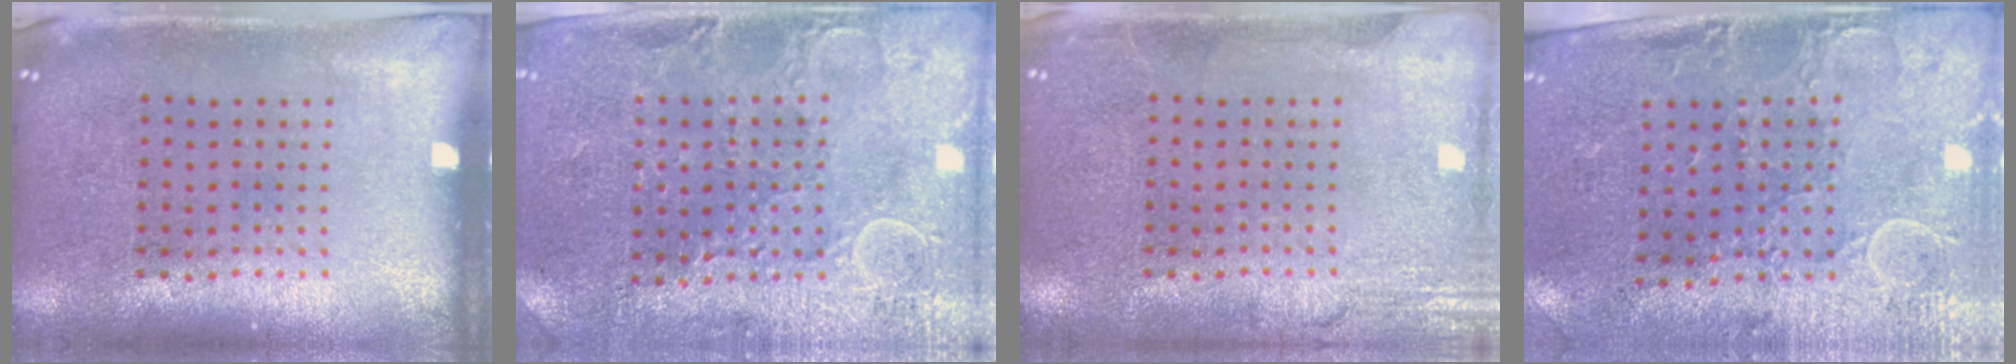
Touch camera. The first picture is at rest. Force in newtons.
{"total": 2.9, "press": 2.8, "slide": 0.4}
{"total": 2.7, "press": 2.7, "slide": 0.3}
{"total": 2.9, "press": 2.5, "slide": 1.6}